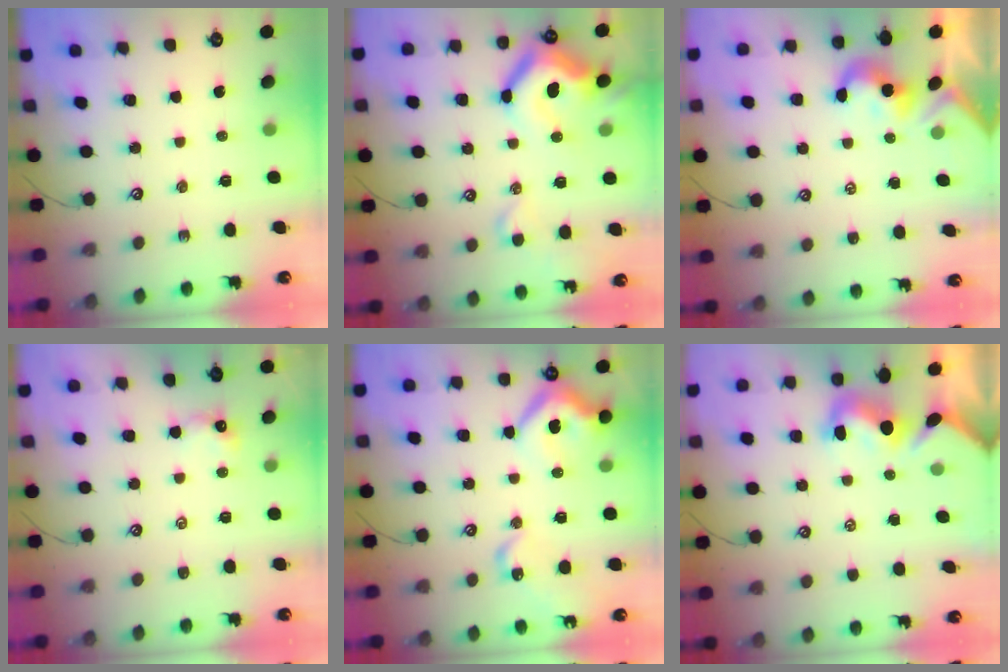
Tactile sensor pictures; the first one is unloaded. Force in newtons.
{"total": 21.8, "press": 21.6, "slide": 3.3}
{"total": 2.0, "press": 1.9, "slide": 0.6}
{"total": 1.8, "press": 1.7, "slide": 0.5}
{"total": 16.0, "press": 16.0, "slide": 1.6}
{"total": 1.4, "press": 1.1, "slide": 0.9}